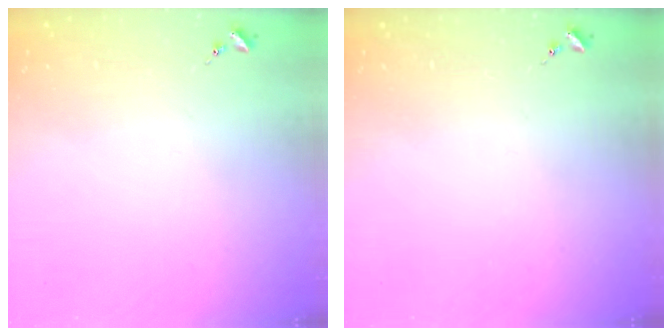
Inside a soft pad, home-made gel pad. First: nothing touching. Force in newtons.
{"total": 0.0}